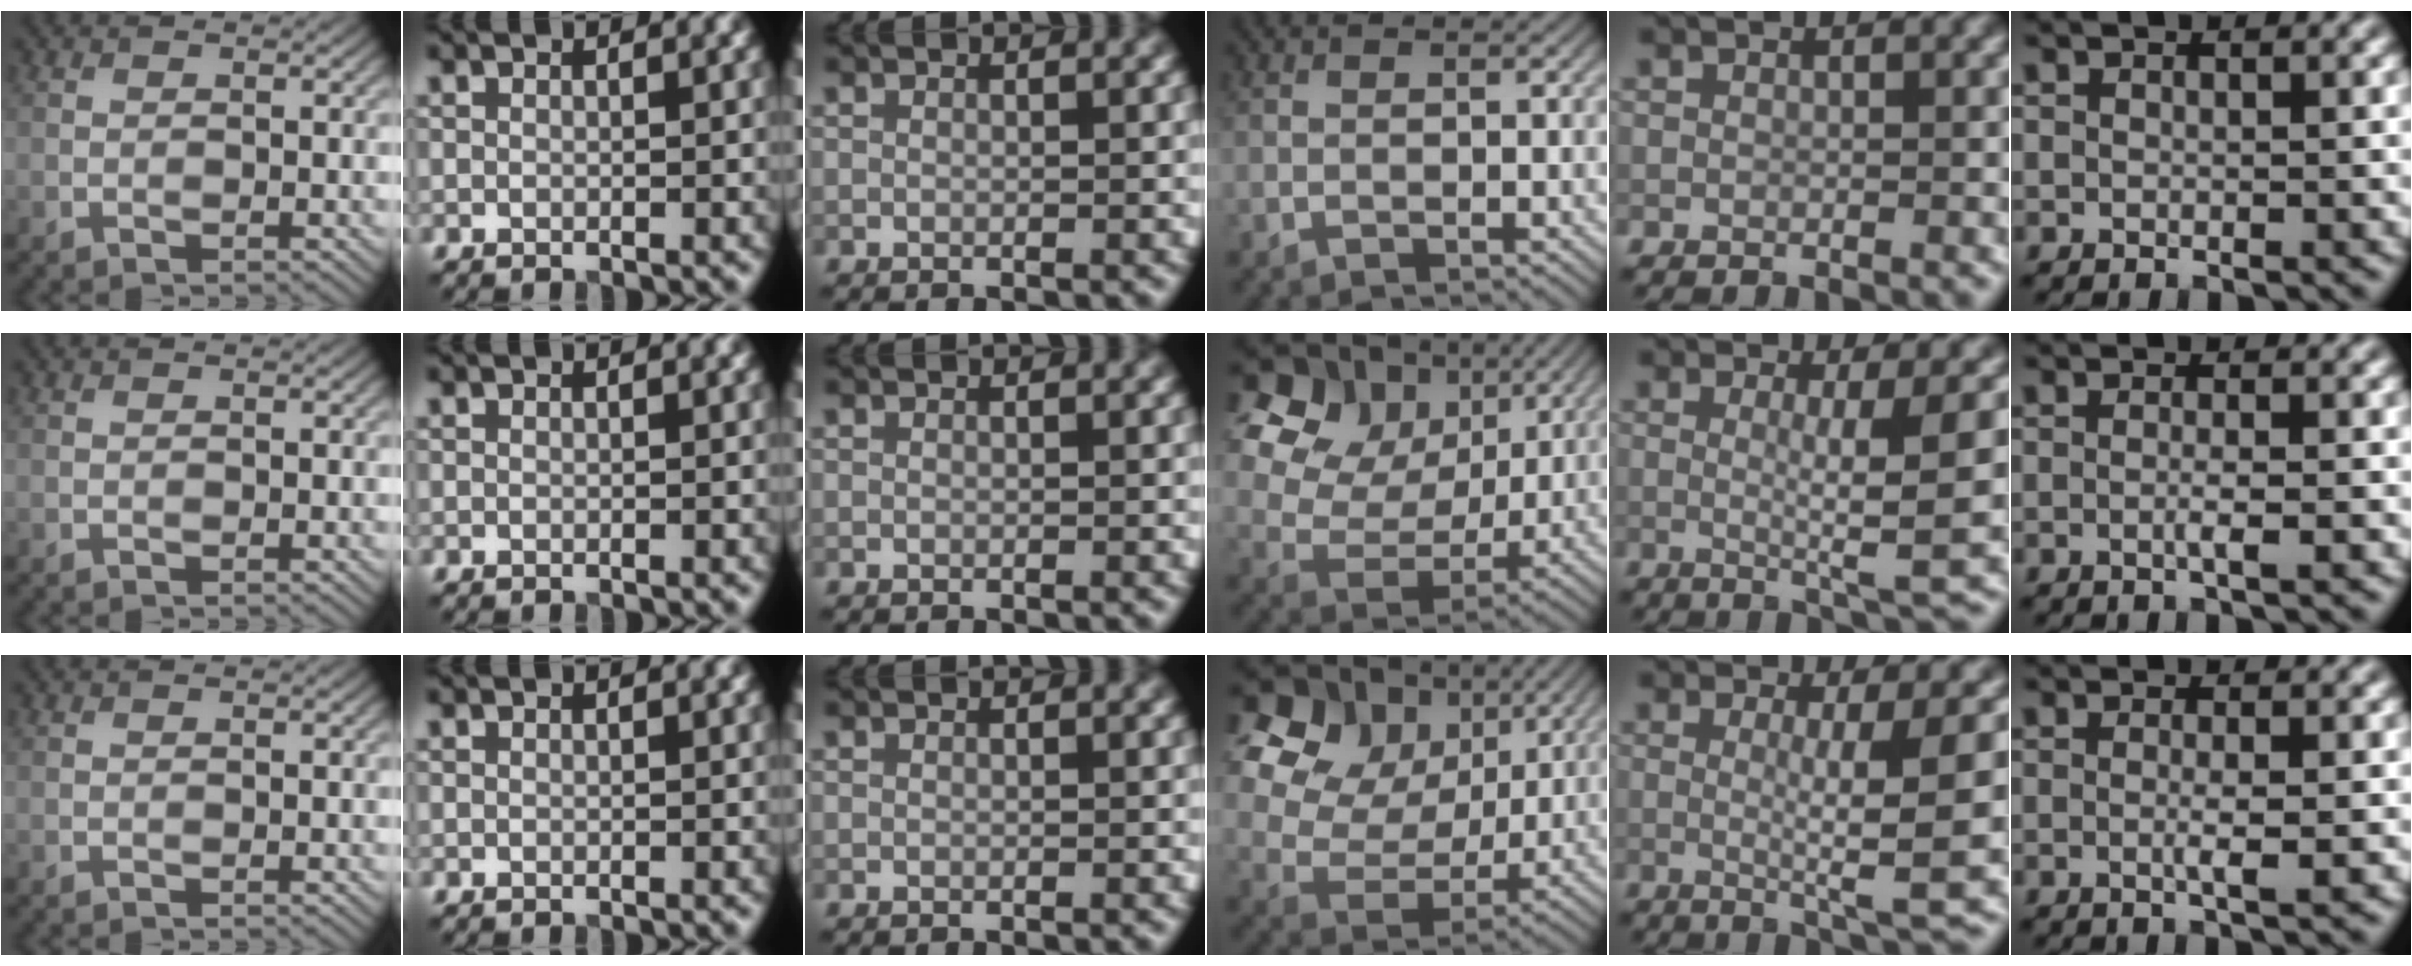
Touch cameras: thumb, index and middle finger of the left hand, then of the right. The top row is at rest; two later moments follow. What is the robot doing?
{"motion": "lift_and_place", "object": "calculator"}